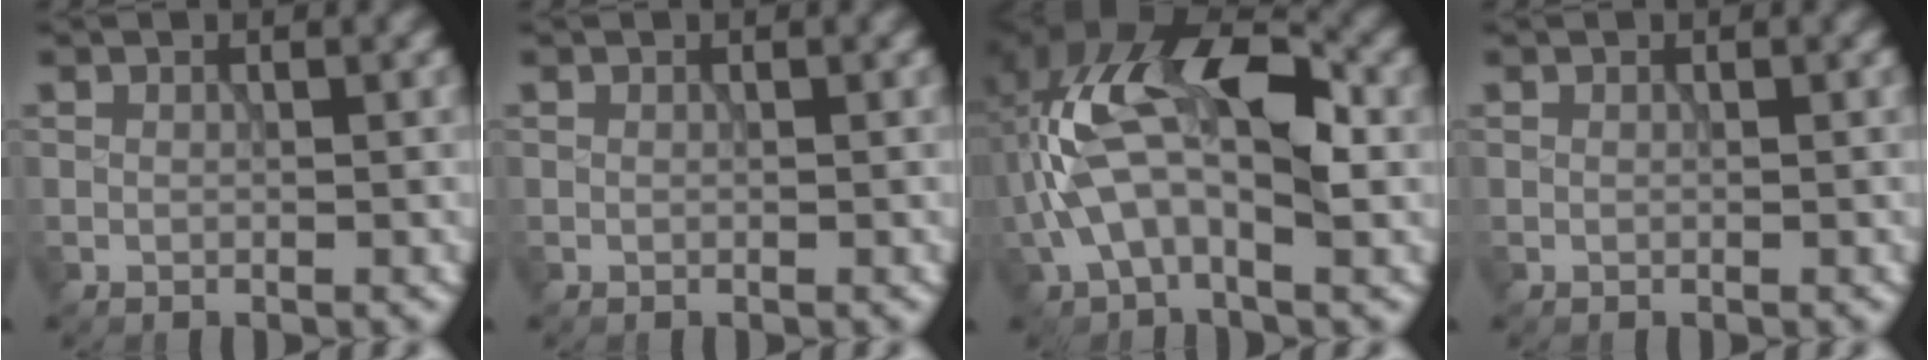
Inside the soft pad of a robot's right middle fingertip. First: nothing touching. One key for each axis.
{"total": 0.0}
{"total": 10.1, "fx": -0.2, "fy": 4.9, "fz": 8.8, "tx": -0.175, "ty": 0.024, "tz": -0.008}
{"total": 0.0}